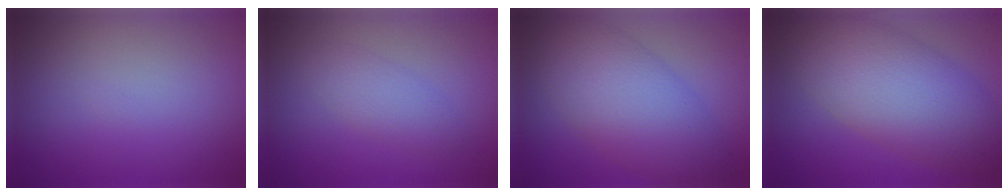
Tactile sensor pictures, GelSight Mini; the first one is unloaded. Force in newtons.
{"total": 2.4, "press": 2.4, "slide": 0.0}
{"total": 8.3, "press": 8.3, "slide": 0.3}
{"total": 9.6, "press": 9.5, "slide": 0.3}